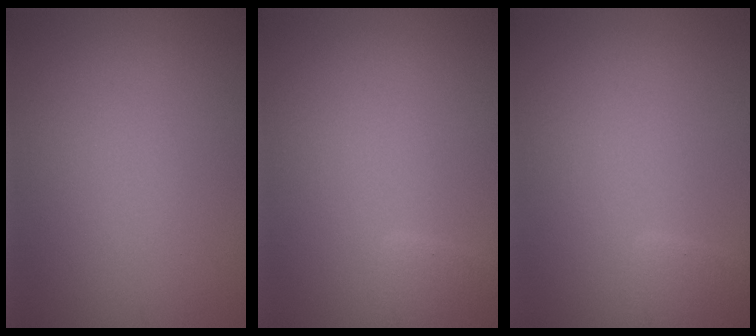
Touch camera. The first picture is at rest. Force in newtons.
{"total": 1.8, "press": 1.8, "slide": 0.2}
{"total": 1.8, "press": 1.8, "slide": 0.2}